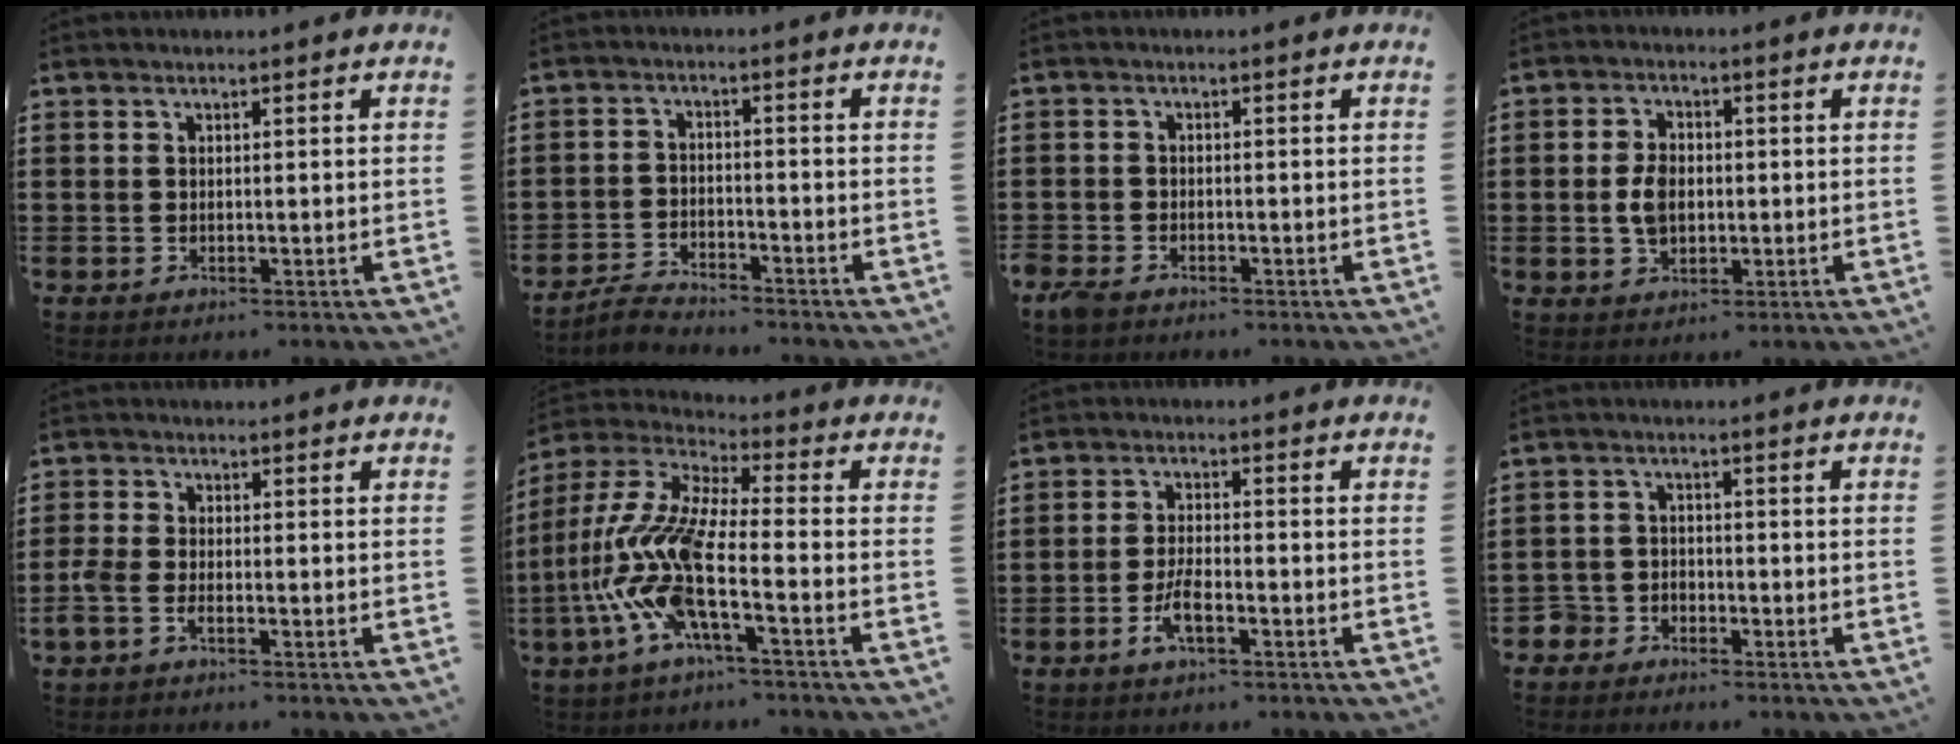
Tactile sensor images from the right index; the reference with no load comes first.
{"total": 3.3, "force": [-3.2, 0.4, 0.1], "torque": [-0.015, 0.006, -0.071]}
{"total": 1.9, "force": [-1.6, 0.8, 0.5], "torque": [-0.020, 0.002, -0.036]}
{"total": 4.7, "force": [-0.3, 3.1, 3.6], "torque": [-0.087, 0.002, -0.010]}
{"total": 2.4, "force": [-1.4, 0.9, 1.8], "torque": [-0.045, -0.002, -0.030]}
{"total": 12.4, "force": [-5.8, 3.1, 10.5], "torque": [-0.261, -0.030, -0.130]}
{"total": 4.4, "force": [-2.1, 1.3, 3.6], "torque": [-0.082, -0.003, -0.044]}
{"total": 2.9, "force": [-2.3, 1.7, 0.0], "torque": [-0.019, 0.000, -0.054]}